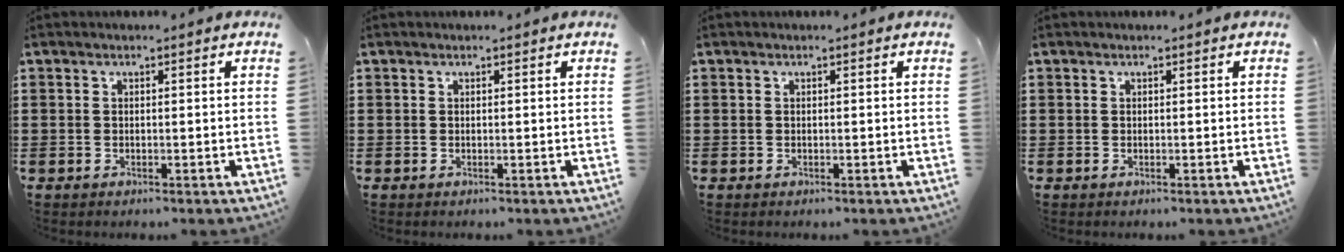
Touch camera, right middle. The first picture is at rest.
{"total": 0.0}
{"total": 0.0}
{"total": 0.0}